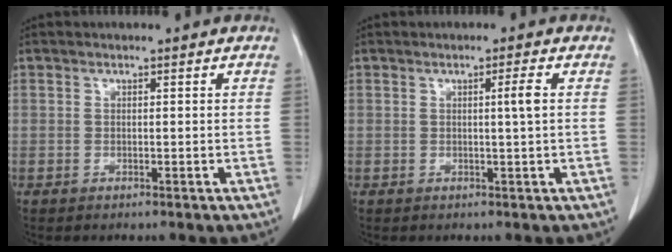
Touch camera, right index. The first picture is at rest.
{"total": 1.9, "force": [0.3, -0.5, 1.8], "torque": [-0.031, -0.001, 0.006]}